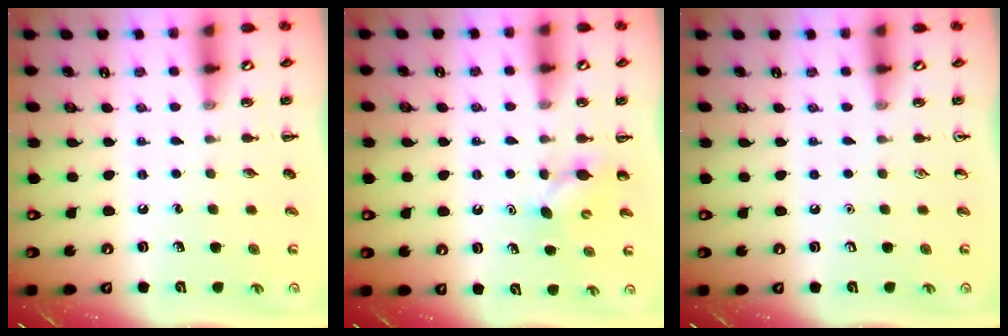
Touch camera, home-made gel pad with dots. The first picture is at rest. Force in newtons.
{"total": 4.7, "press": 4.5, "slide": 1.2}
{"total": 0.0}